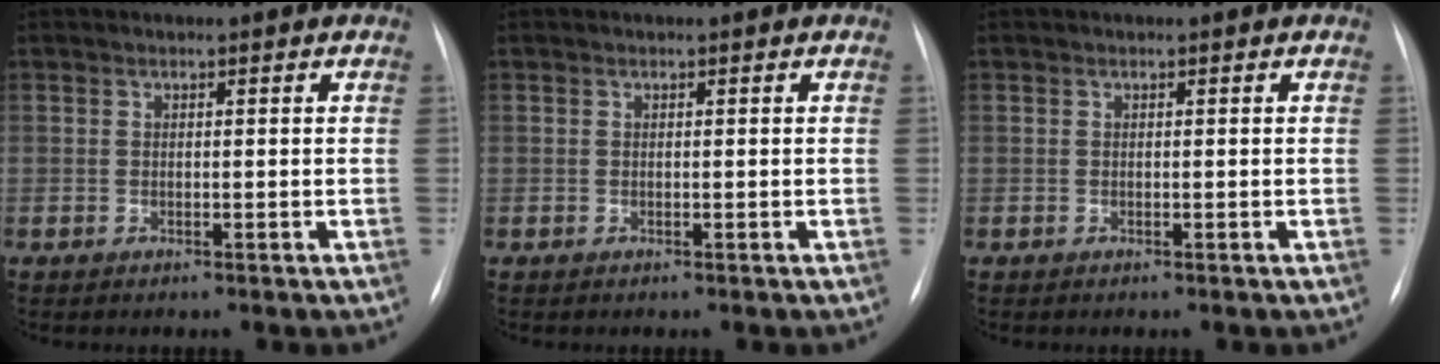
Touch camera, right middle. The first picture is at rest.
{"total": 0.0}
{"total": 0.0}